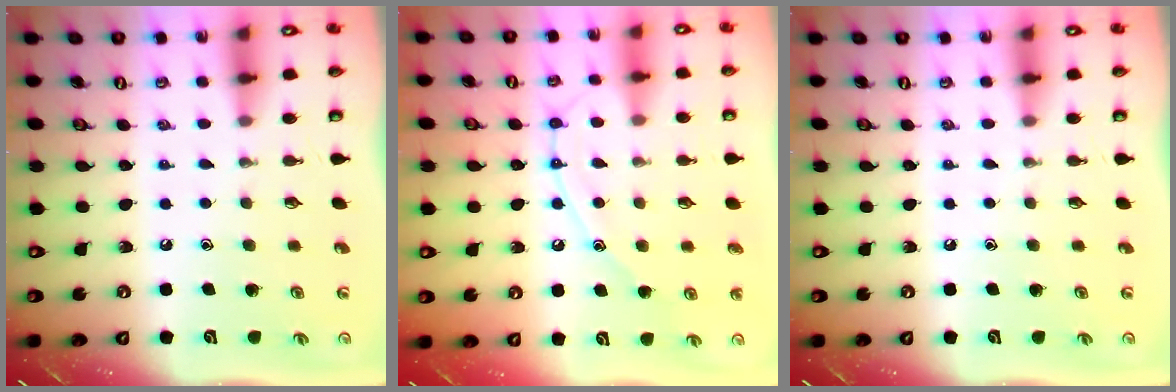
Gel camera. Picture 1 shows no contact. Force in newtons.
{"total": 11.5, "press": 11.4, "slide": 1.0}
{"total": 0.0}